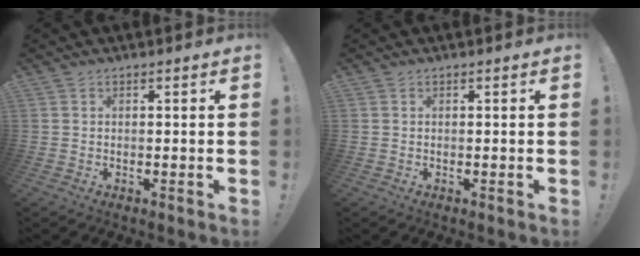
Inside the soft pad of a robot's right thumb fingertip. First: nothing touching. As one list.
[{"total": 0.0}]